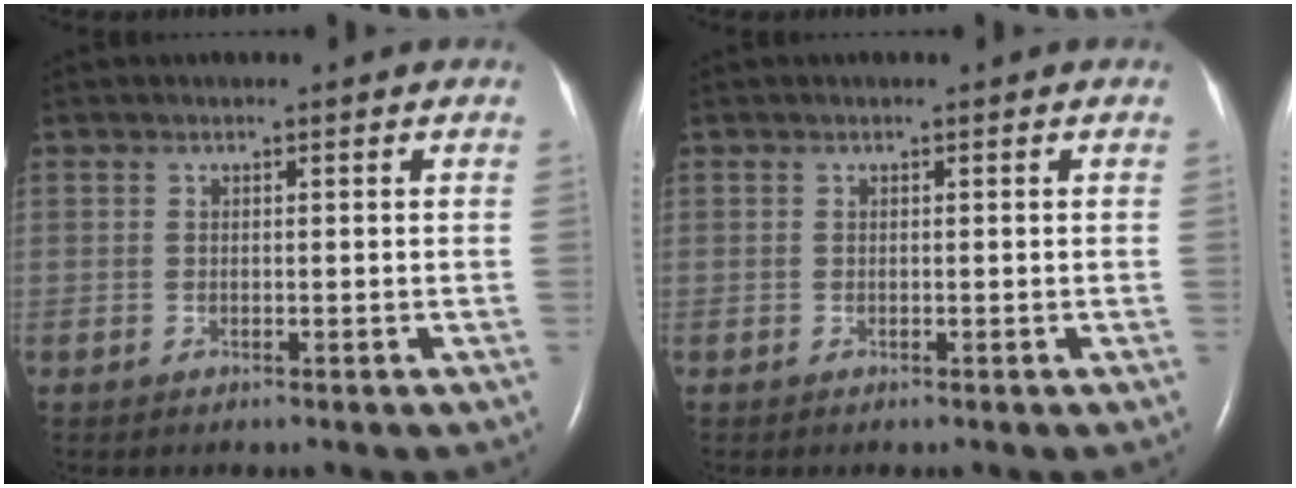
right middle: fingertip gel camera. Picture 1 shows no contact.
{"total": 0.0}